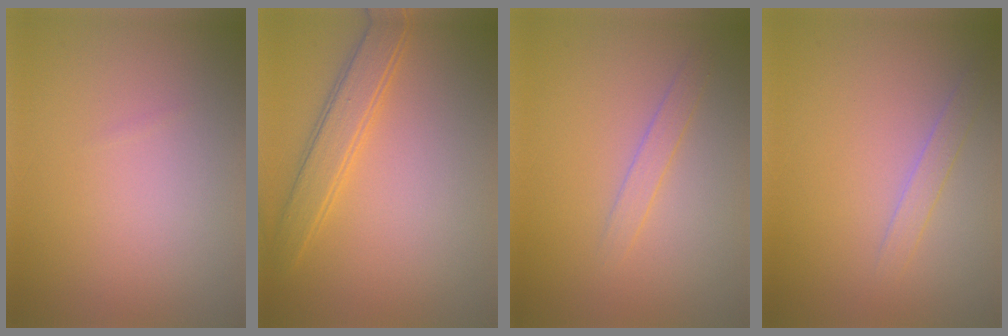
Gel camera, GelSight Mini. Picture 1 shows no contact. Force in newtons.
{"total": 3.0, "press": 3.0, "slide": 0.0}
{"total": 1.3, "press": 1.3, "slide": 0.1}
{"total": 1.4, "press": 1.4, "slide": 0.0}